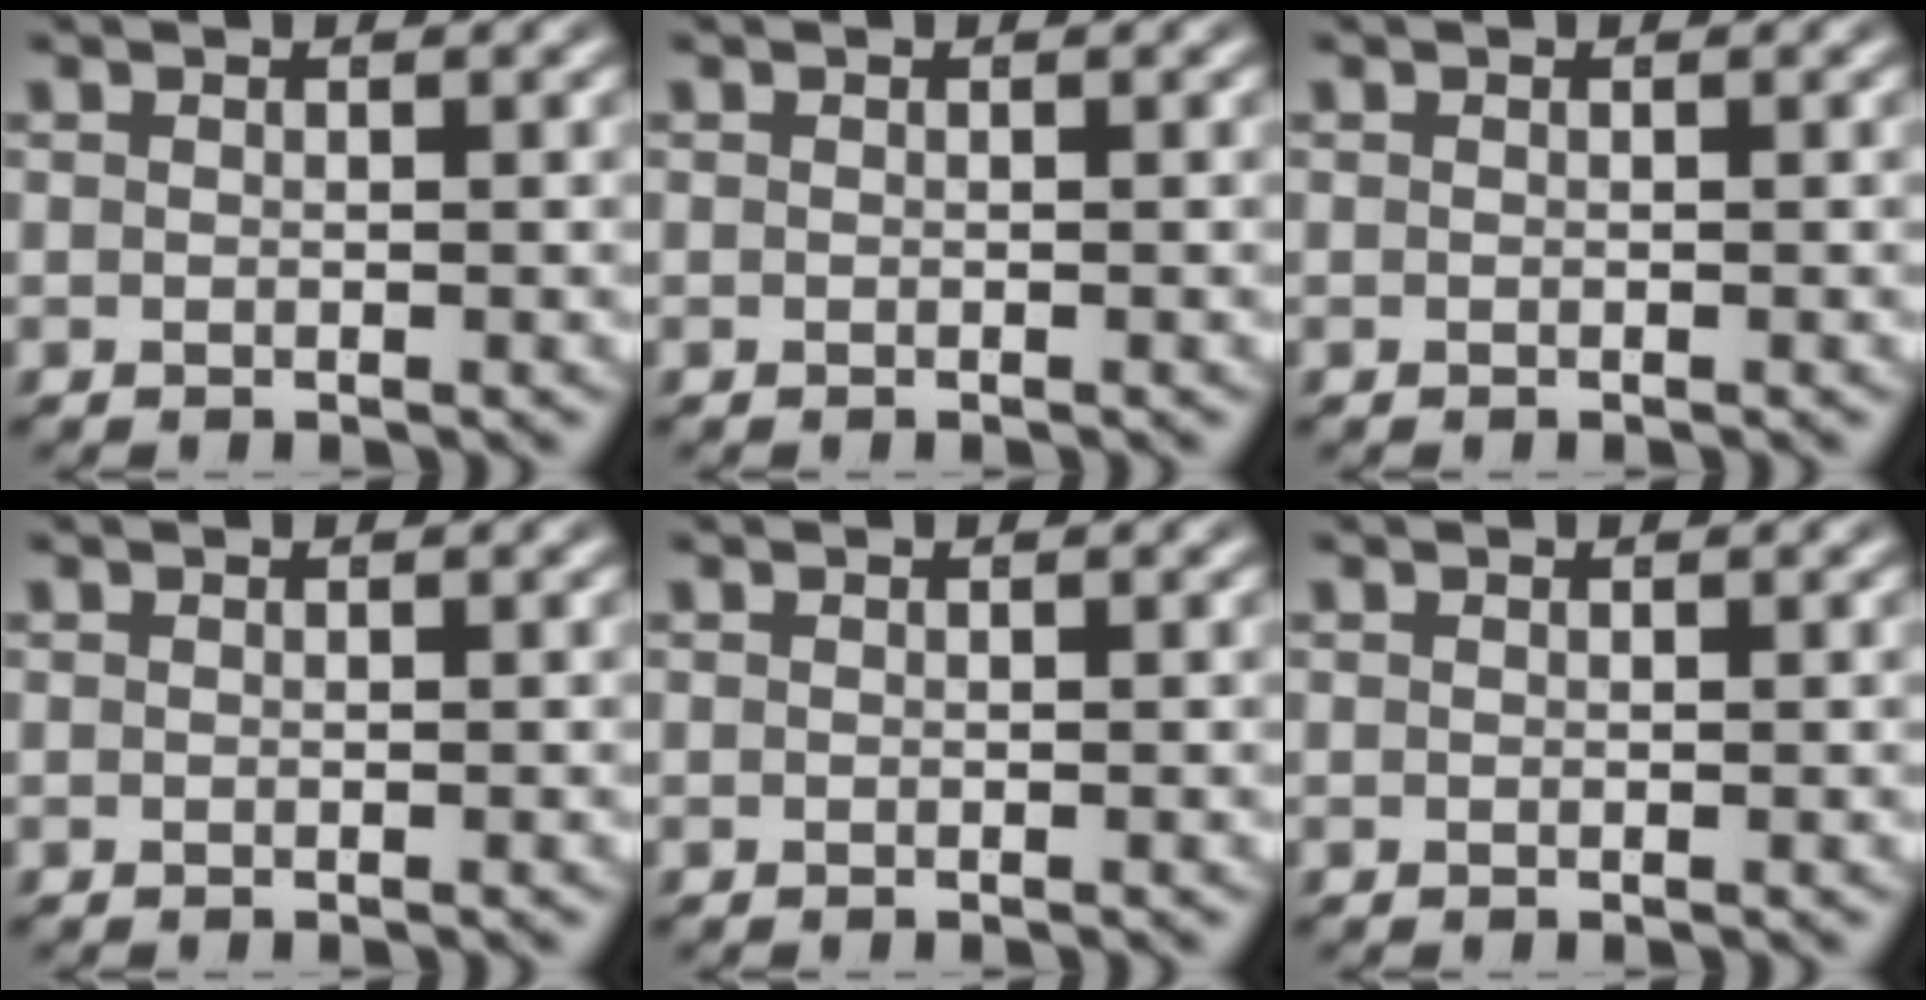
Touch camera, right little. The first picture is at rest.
{"total": 0.0}
{"total": 0.0}
{"total": 0.0}
{"total": 0.0}
{"total": 0.0}